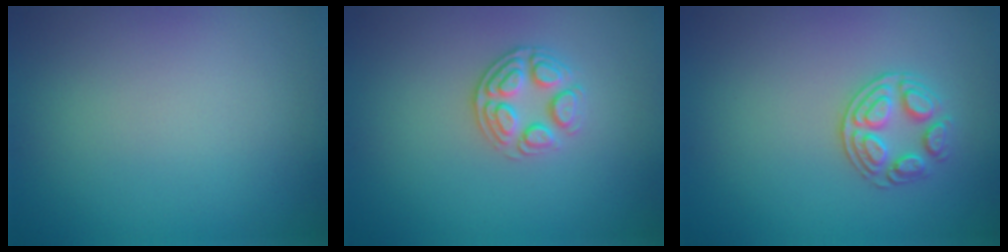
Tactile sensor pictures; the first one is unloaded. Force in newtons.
{"total": 2.6, "press": 2.4, "slide": 1.1}
{"total": 2.7, "press": 2.4, "slide": 1.1}